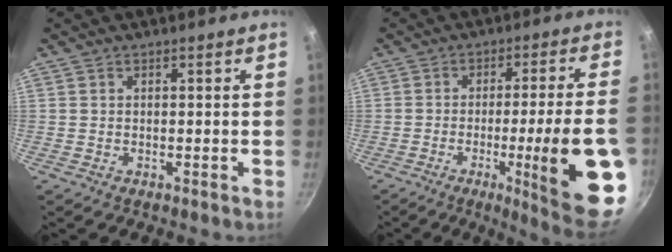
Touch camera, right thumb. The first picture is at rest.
{"total": 19.1, "force": [-5.5, 1.8, 18.2], "torque": [-0.242, 0.014, -0.068]}